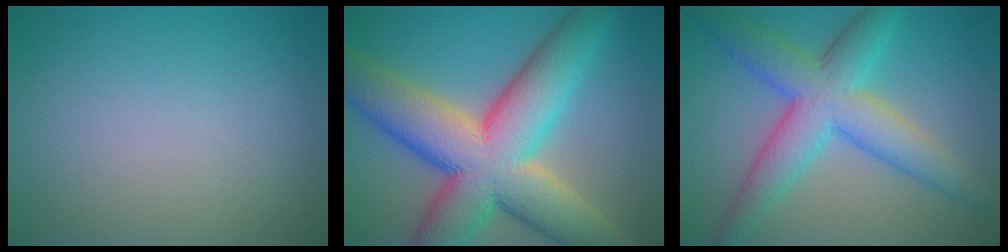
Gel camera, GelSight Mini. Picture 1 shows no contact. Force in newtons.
{"total": 14.1, "press": 14.1, "slide": 0.6}
{"total": 7.6, "press": 7.5, "slide": 0.3}